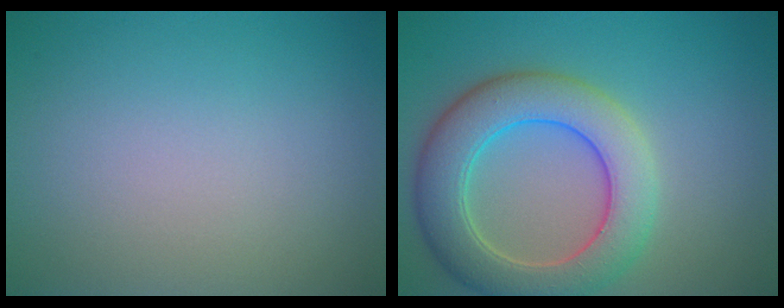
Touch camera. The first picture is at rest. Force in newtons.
{"total": 7.5, "press": 7.5, "slide": 0.4}